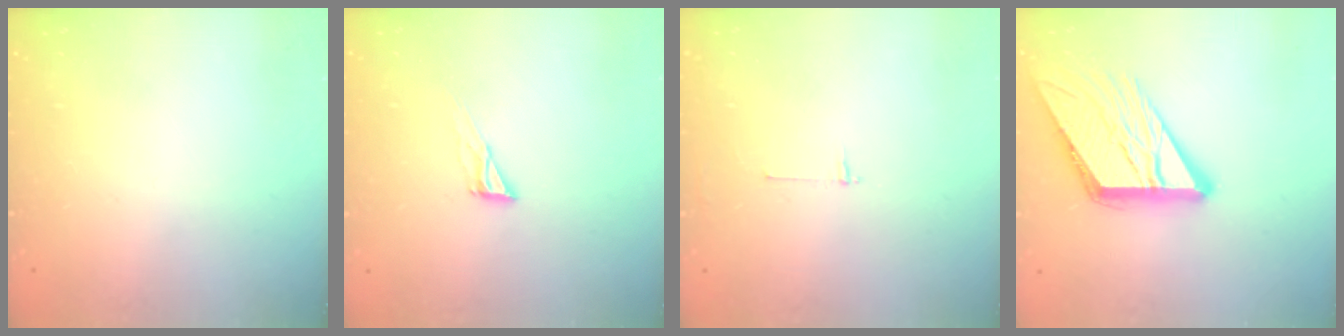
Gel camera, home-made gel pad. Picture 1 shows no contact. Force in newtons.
{"total": 6.5, "press": 6.5, "slide": 0.4}
{"total": 2.7, "press": 2.7, "slide": 0.3}
{"total": 16.2, "press": 16.1, "slide": 1.8}